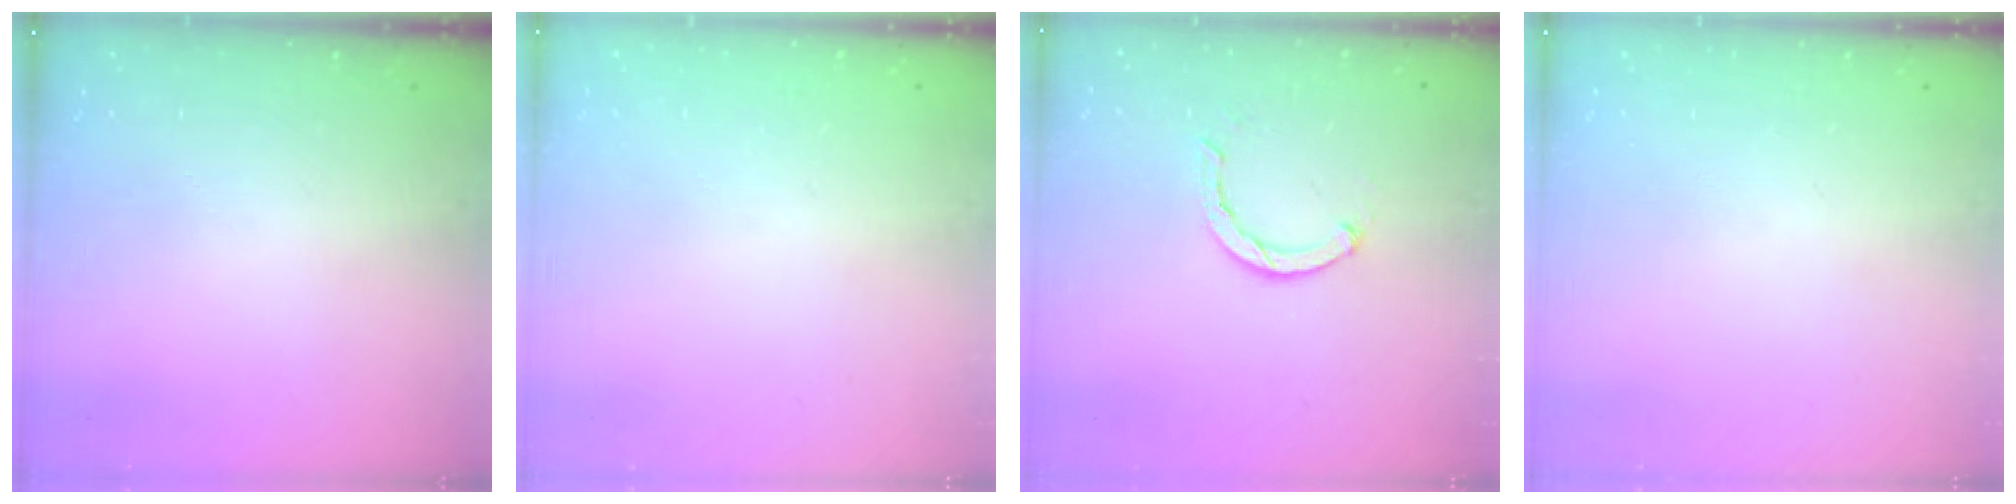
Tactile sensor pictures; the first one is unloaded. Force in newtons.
{"total": 2.4, "press": 2.4, "slide": 0.2}
{"total": 2.4, "press": 2.3, "slide": 0.4}
{"total": 0.0}